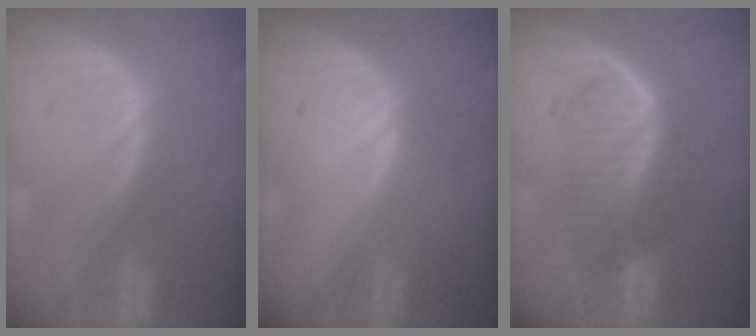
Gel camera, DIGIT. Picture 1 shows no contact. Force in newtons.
{"total": 0.0}
{"total": 6.1, "press": 6.1, "slide": 1.1}